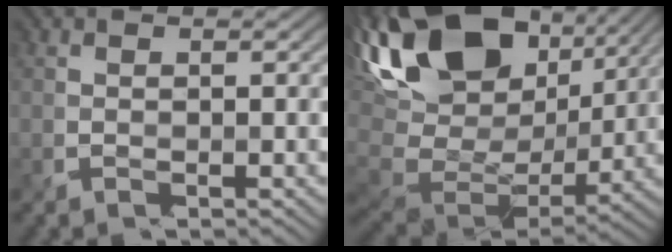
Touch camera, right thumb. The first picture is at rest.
{"total": 20.1, "force": [8.8, 10.6, 14.7], "torque": [-0.322, 0.030, 0.158]}